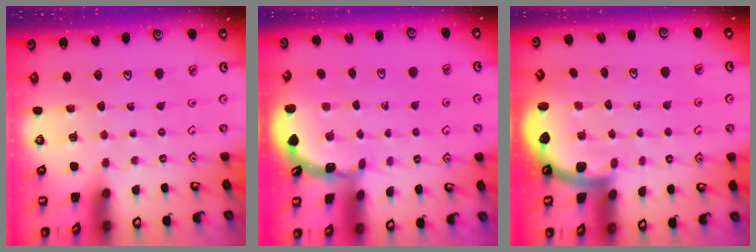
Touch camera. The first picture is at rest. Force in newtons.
{"total": 2.0, "press": 2.0, "slide": 0.1}
{"total": 2.4, "press": 2.3, "slide": 0.4}